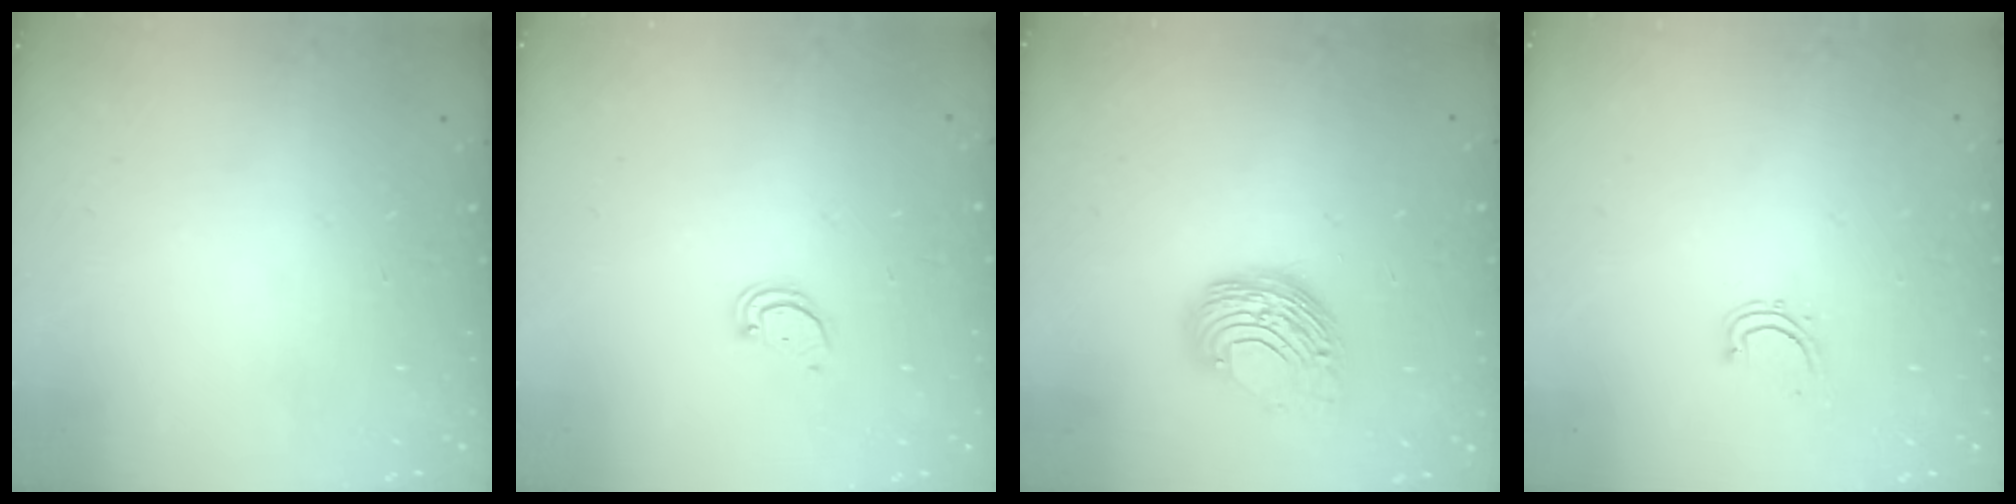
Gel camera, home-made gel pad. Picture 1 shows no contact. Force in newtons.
{"total": 1.6, "press": 1.6, "slide": 0.1}
{"total": 9.2, "press": 9.2, "slide": 0.4}
{"total": 4.2, "press": 4.1, "slide": 0.9}